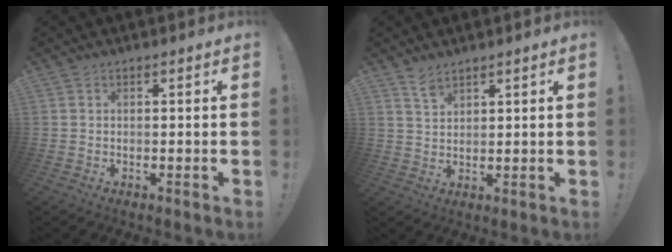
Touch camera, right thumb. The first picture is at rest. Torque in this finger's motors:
{"motor_torque": [0.24, 0.39, 0.02, -0.18, 0.00]}